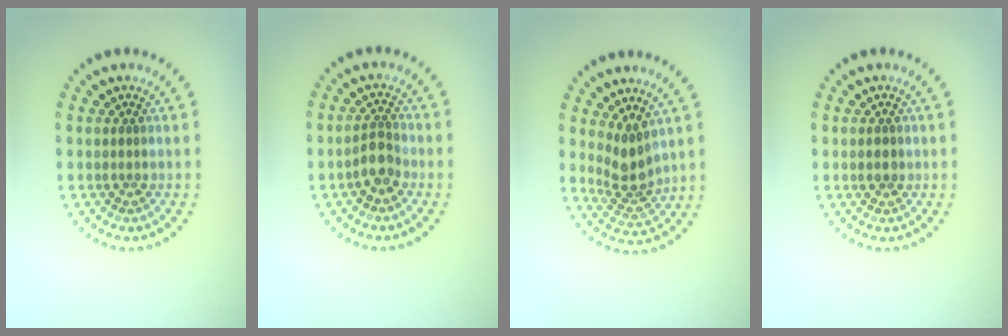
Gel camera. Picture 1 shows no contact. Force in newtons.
{"total": 1.9, "press": 1.7, "slide": 0.9}
{"total": 2.9, "press": 2.3, "slide": 1.8}
{"total": 1.2, "press": 1.2, "slide": 0.2}